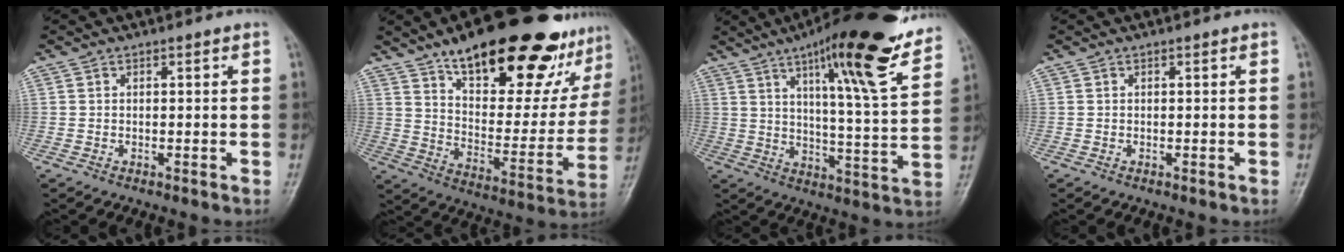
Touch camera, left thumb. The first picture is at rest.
{"total": 31.3, "force": [20.2, 11.5, 21.0], "torque": [-0.260, -0.069, 0.301]}
{"total": 21.6, "force": [13.8, 3.5, 16.2], "torque": [-0.212, -0.058, 0.204]}
{"total": 0.0}